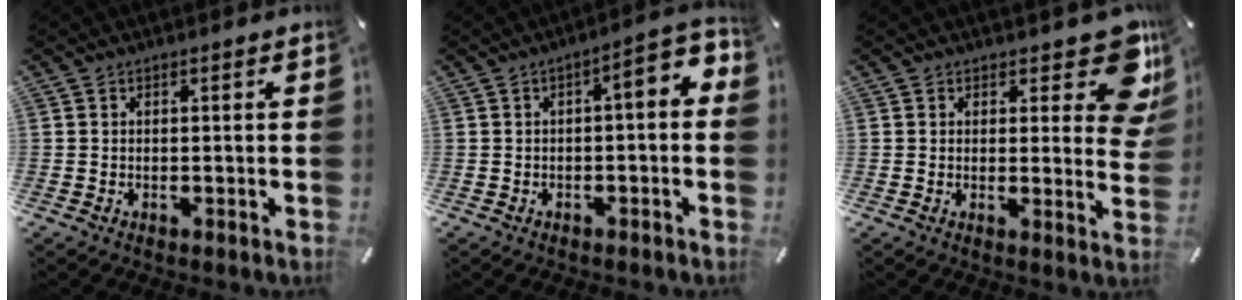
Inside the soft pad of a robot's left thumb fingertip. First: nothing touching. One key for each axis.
{"total": 5.1, "fx": -0.6, "fy": 1.9, "fz": 4.6, "tx": -0.061, "ty": -0.008, "tz": -0.017}
{"total": 12.1, "fx": 6.7, "fy": 5.4, "fz": 8.5, "tx": -0.080, "ty": -0.054, "tz": 0.113}